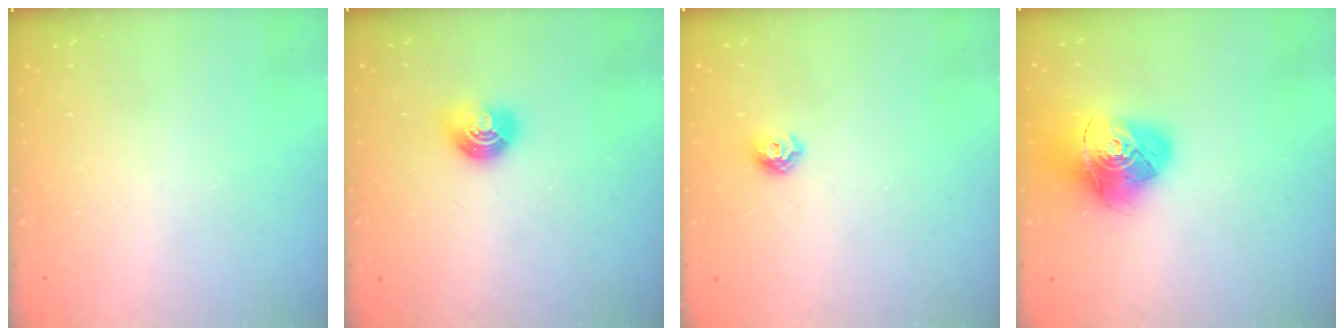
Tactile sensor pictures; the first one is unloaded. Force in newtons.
{"total": 8.1, "press": 8.0, "slide": 1.1}
{"total": 7.3, "press": 7.2, "slide": 0.8}
{"total": 16.4, "press": 16.3, "slide": 1.8}